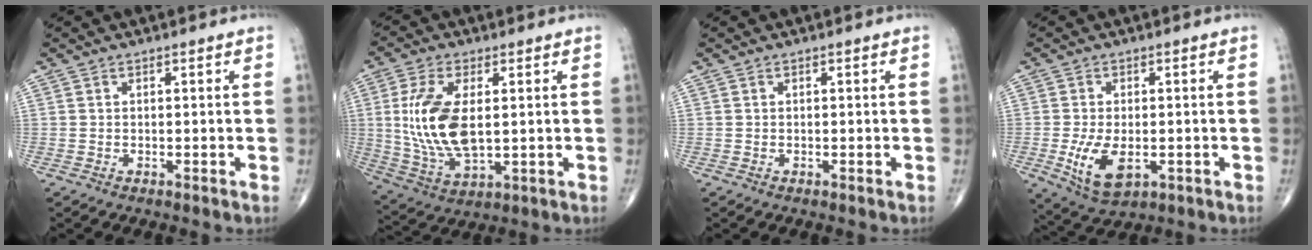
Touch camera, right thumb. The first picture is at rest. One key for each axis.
{"total": 14.2, "fx": 1.4, "fy": 7.0, "fz": 12.3, "tx": -0.255, "ty": -0.012, "tz": 0.035}
{"total": 0.0}
{"total": 8.3, "fx": -1.8, "fy": 4.5, "fz": 6.7, "tx": -0.121, "ty": -0.010, "tz": -0.019}